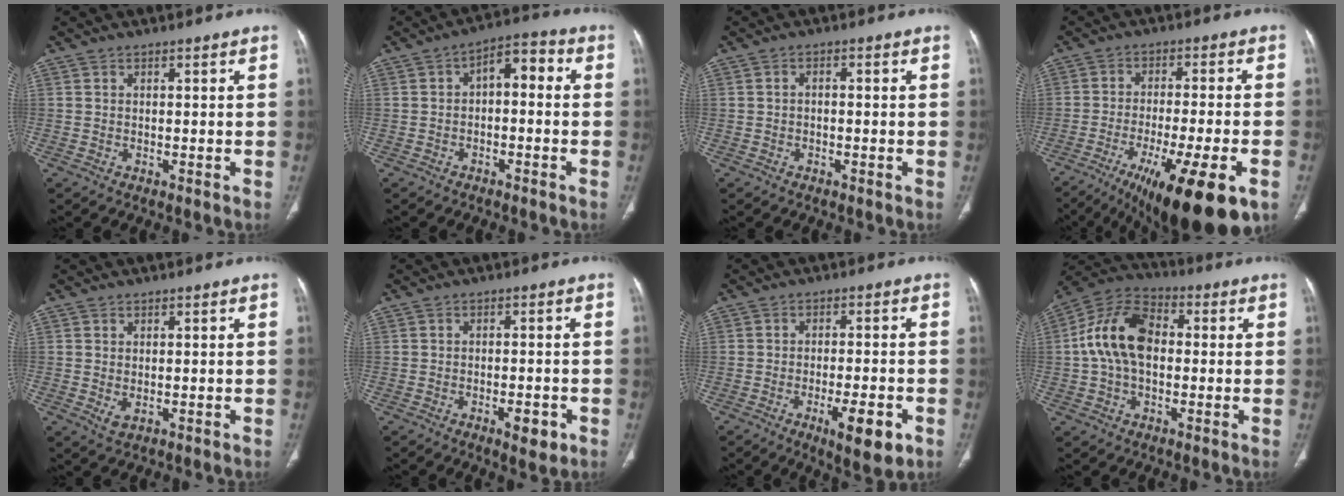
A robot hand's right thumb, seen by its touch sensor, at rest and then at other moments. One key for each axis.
{"total": 6.2, "fx": -0.3, "fy": 3.5, "fz": 5.1, "tx": -0.055, "ty": 0.036, "tz": -0.016}
{"total": 1.0, "fx": -0.3, "fy": 0.6, "fz": 0.7, "tx": -0.009, "ty": 0.005, "tz": -0.009}
{"total": 18.9, "fx": -9.7, "fy": 4.3, "fz": 15.6, "tx": -0.217, "ty": 0.009, "tz": -0.144}
{"total": 2.1, "fx": -0.2, "fy": 1.3, "fz": 1.6, "tx": -0.031, "ty": -0.005, "tz": 0.004}
{"total": 4.6, "fx": -2.1, "fy": 1.8, "fz": 3.7, "tx": -0.046, "ty": 0.004, "tz": -0.025}
{"total": 9.0, "fx": -3.9, "fy": 2.6, "fz": 7.7, "tx": -0.115, "ty": 0.005, "tz": -0.052}
{"total": 12.4, "fx": 0.1, "fy": 8.0, "fz": 9.6, "tx": -0.178, "ty": 0.033, "tz": -0.008}